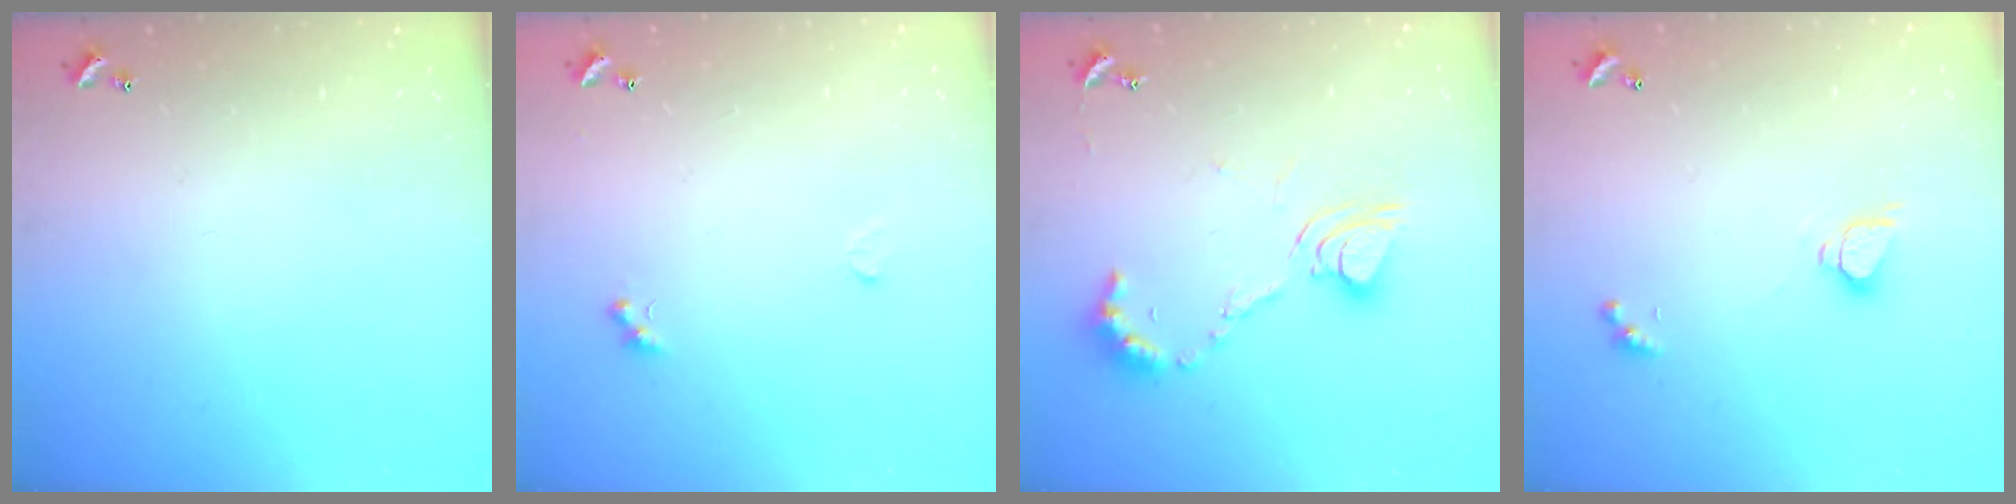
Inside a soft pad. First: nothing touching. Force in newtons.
{"total": 1.9, "press": 1.7, "slide": 0.7}
{"total": 10.9, "press": 10.9, "slide": 0.9}
{"total": 2.7, "press": 2.7, "slide": 0.3}